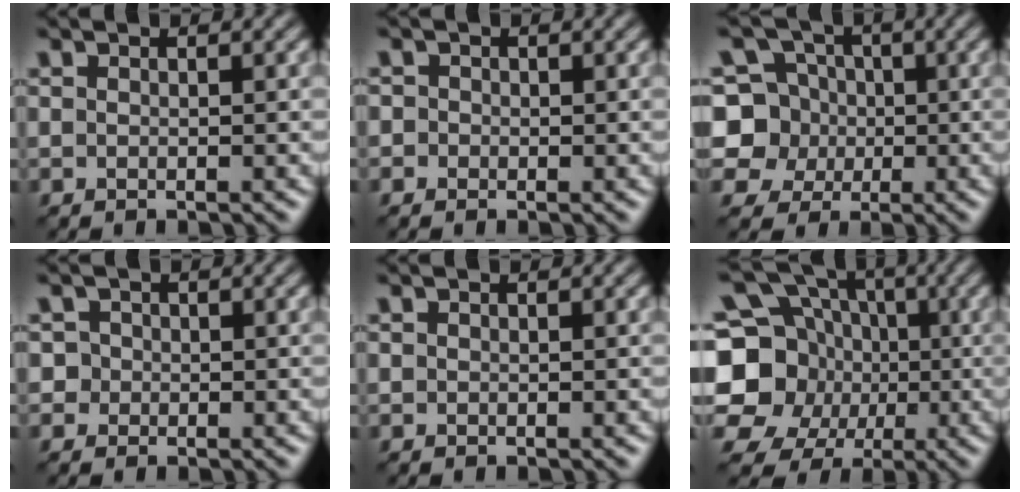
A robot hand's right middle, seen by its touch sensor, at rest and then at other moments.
{"total": 1.1, "force": [0.0, 1.1, 0.0], "torque": [0.023, 0.010, -0.005]}
{"total": 5.4, "force": [-0.2, 5.1, 1.8], "torque": [-0.027, 0.014, -0.028]}
{"total": 1.7, "force": [-0.1, 1.7, 0.1], "torque": [0.018, 0.015, -0.001]}
{"total": 0.0}
{"total": 13.5, "force": [-1.5, 12.2, 5.7], "torque": [-0.159, 0.005, -0.044]}